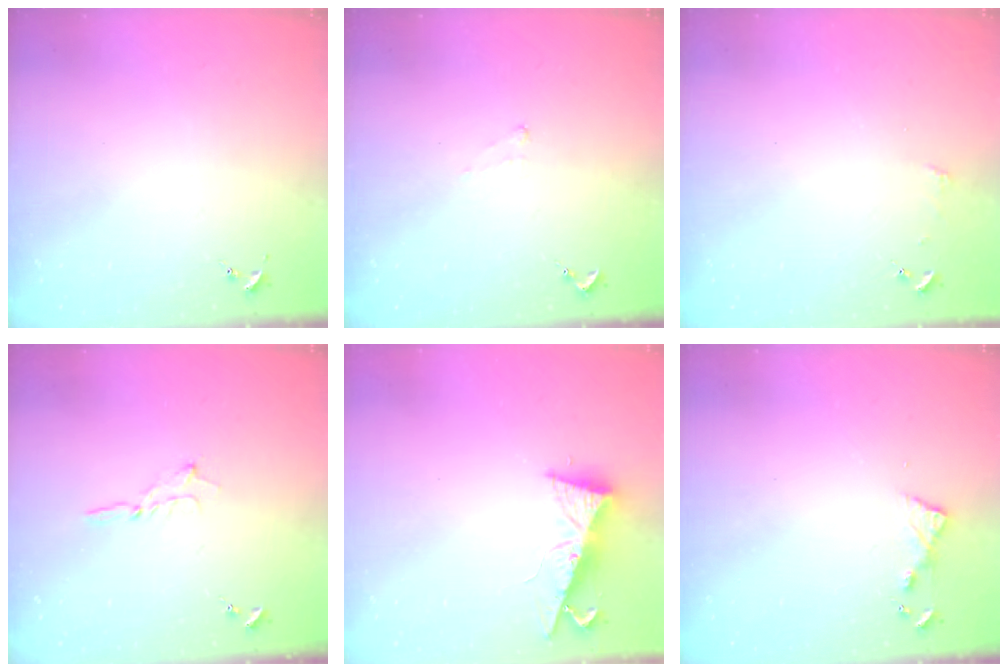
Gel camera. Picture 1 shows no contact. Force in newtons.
{"total": 4.5, "press": 4.5, "slide": 0.7}
{"total": 2.4, "press": 2.4, "slide": 0.2}
{"total": 2.9, "press": 2.9, "slide": 0.3}
{"total": 8.9, "press": 8.9, "slide": 1.2}
{"total": 5.5, "press": 5.5, "slide": 0.4}